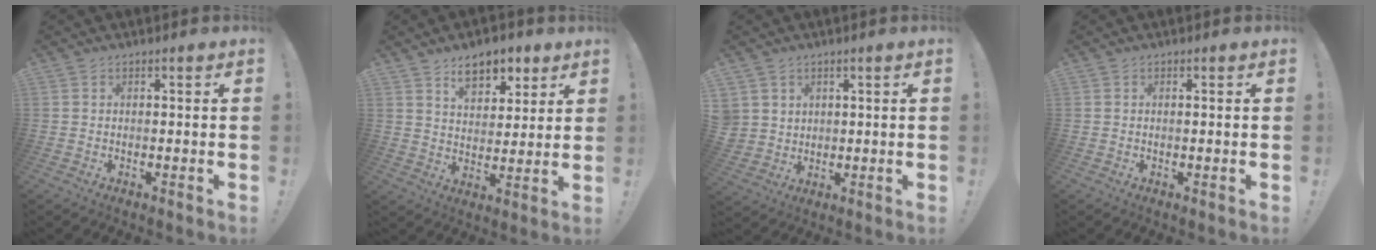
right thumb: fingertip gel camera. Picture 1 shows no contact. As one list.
[{"total": 10.1, "force": [6.6, 5.9, 5.0], "torque": [-0.067, -0.033, 0.122]}, {"total": 4.5, "force": [2.4, 3.8, 0.6], "torque": [-0.017, -0.010, 0.051]}, {"total": 0.0}]